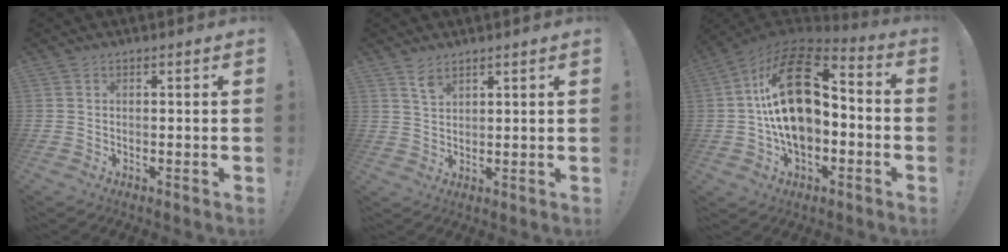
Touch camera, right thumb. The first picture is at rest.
{"total": 4.0, "force": [3.0, 1.9, 1.8], "torque": [-0.019, -0.025, 0.053]}
{"total": 24.0, "force": [1.8, 14.7, 18.9], "torque": [-0.344, 0.012, 0.039]}